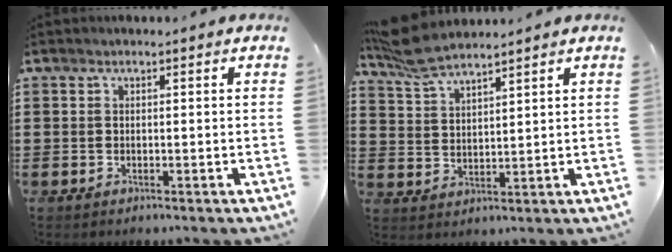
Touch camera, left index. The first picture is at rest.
{"total": 6.4, "force": [5.5, 1.1, 3.0], "torque": [-0.076, -0.006, 0.104]}